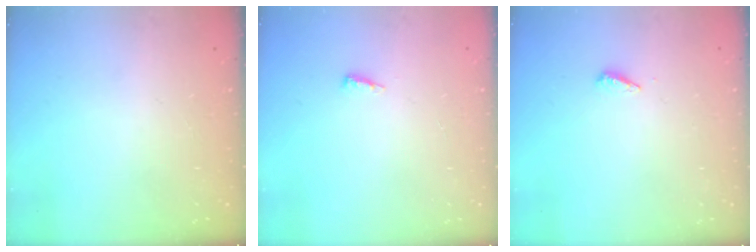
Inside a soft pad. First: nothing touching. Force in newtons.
{"total": 5.0, "press": 4.9, "slide": 0.9}
{"total": 2.9, "press": 2.9, "slide": 0.3}